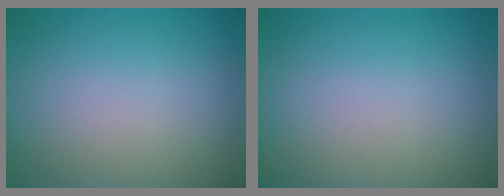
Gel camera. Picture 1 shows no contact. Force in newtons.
{"total": 0.0}